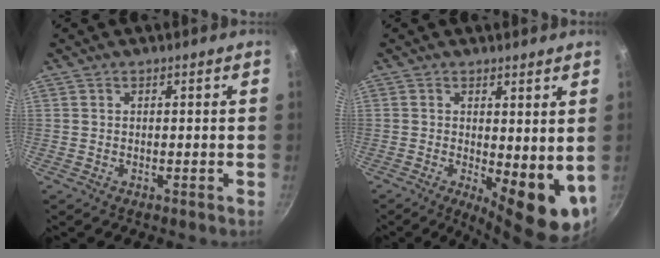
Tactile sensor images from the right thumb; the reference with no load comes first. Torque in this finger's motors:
{"motor_torque": [-0.66, 0.96, 1.29, -0.06, 0.31]}